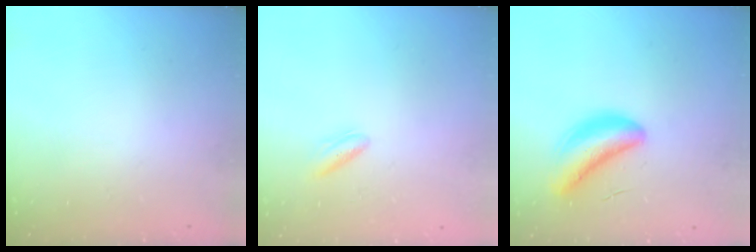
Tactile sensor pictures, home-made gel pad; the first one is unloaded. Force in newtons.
{"total": 4.1, "press": 4.0, "slide": 1.0}
{"total": 6.3, "press": 5.9, "slide": 2.2}